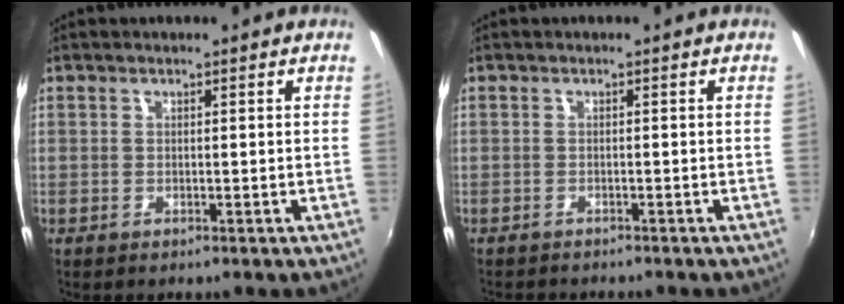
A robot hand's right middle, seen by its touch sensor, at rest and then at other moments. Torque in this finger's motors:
{"motor_torque": [1.04, -1.09, 0.11, 0.08]}